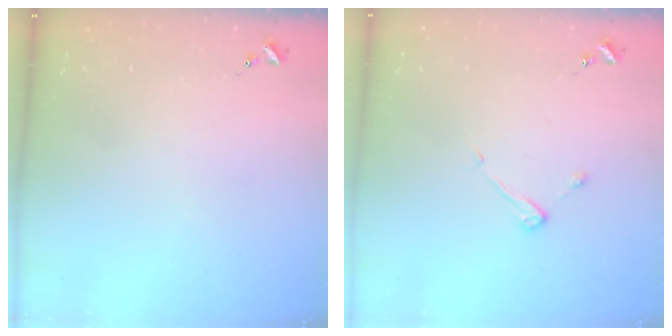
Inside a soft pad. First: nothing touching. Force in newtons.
{"total": 3.8, "press": 3.8, "slide": 0.4}